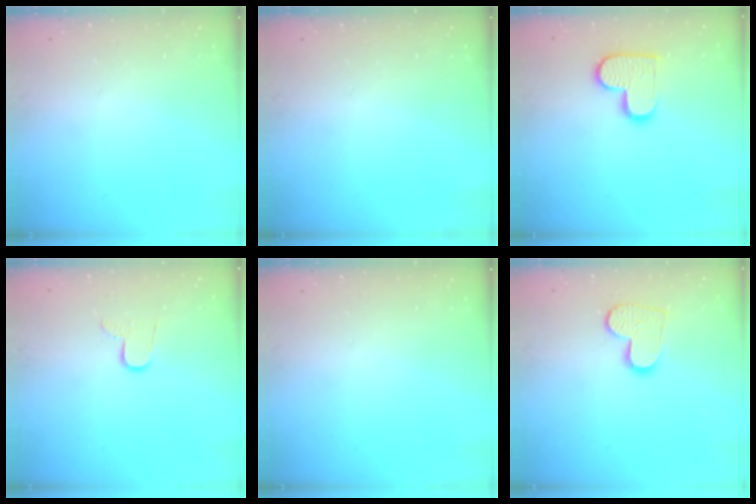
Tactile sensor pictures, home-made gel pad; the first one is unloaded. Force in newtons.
{"total": 0.0}
{"total": 11.9, "press": 11.9, "slide": 0.6}
{"total": 7.2, "press": 7.2, "slide": 0.6}
{"total": 0.0}
{"total": 10.8, "press": 10.7, "slide": 0.9}